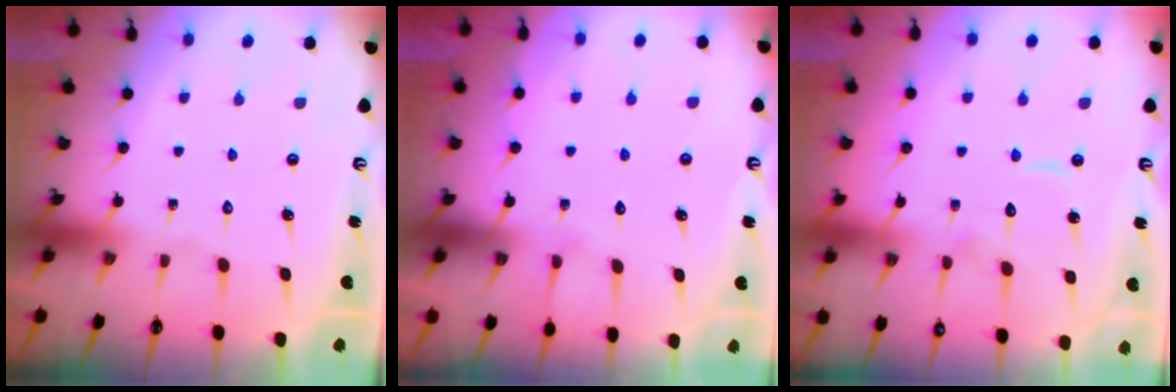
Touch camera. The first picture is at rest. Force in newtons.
{"total": 4.4, "press": 4.4, "slide": 0.5}
{"total": 7.9, "press": 7.9, "slide": 0.6}